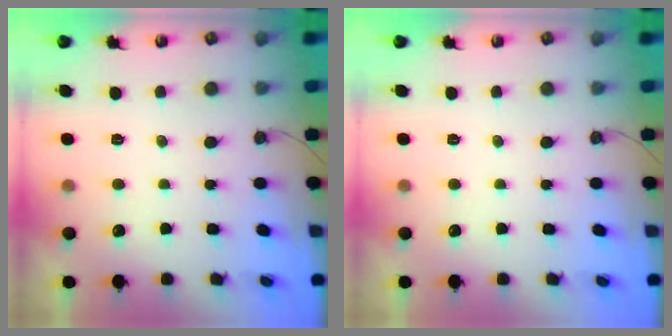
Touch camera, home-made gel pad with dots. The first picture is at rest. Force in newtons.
{"total": 0.0}